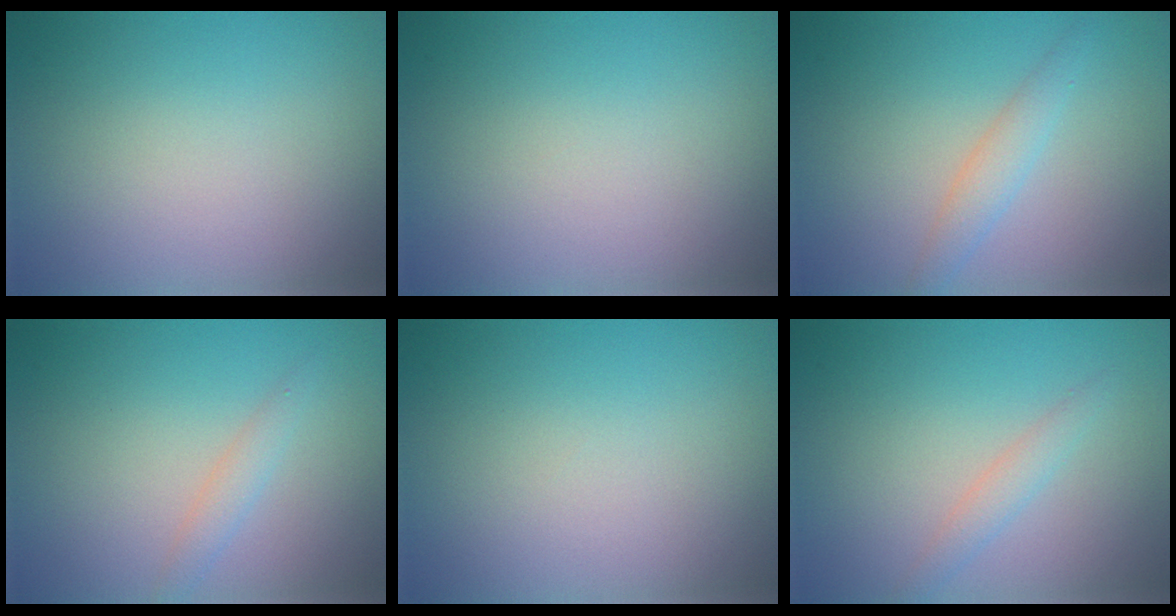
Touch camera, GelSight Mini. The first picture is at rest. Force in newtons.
{"total": 0.0}
{"total": 1.9, "press": 1.9, "slide": 0.1}
{"total": 1.4, "press": 1.4, "slide": 0.1}
{"total": 0.0}
{"total": 1.5, "press": 1.5, "slide": 0.1}